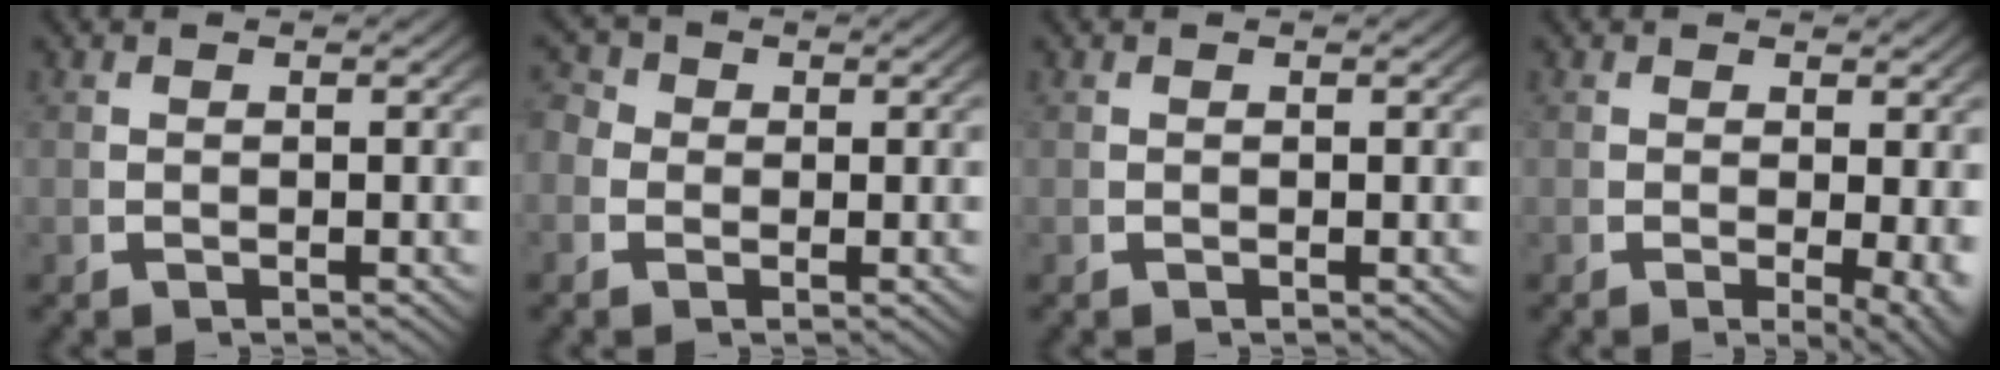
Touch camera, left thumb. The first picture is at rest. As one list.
[{"total": 2.8, "force": [0.4, 2.4, 1.4], "torque": [-0.029, -0.007, 0.002]}, {"total": 0.0}, {"total": 3.2, "force": [-0.4, 1.2, 3.0], "torque": [-0.039, -0.020, 0.002]}]